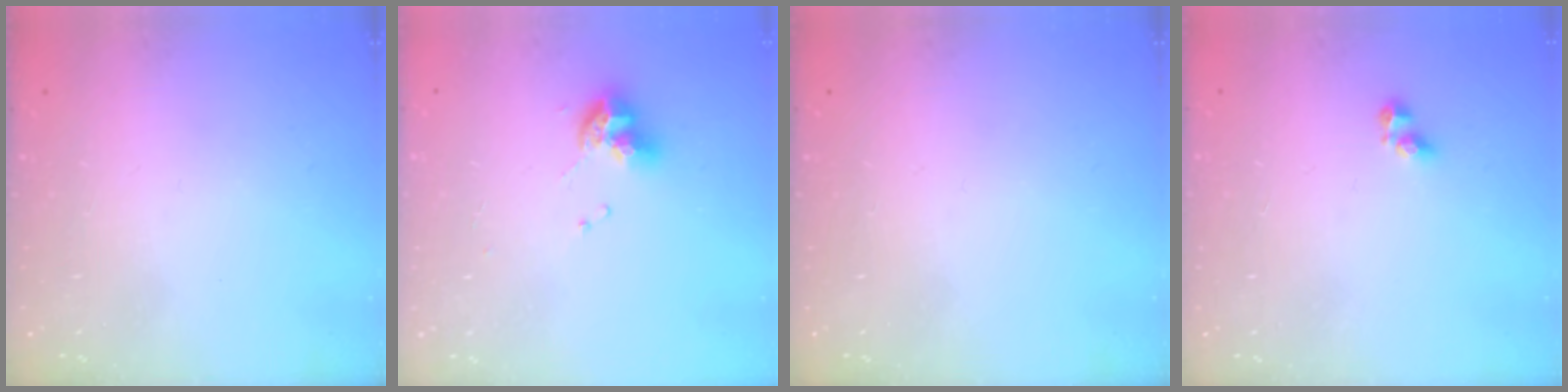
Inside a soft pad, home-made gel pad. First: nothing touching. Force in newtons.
{"total": 9.6, "press": 9.5, "slide": 0.8}
{"total": 0.0}
{"total": 3.1, "press": 3.1, "slide": 0.3}